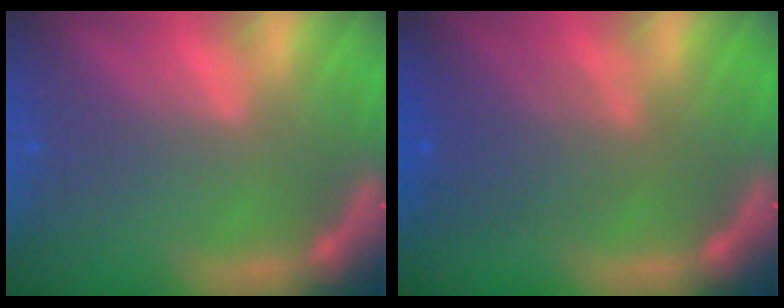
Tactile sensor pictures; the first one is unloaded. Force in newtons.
{"total": 4.1}